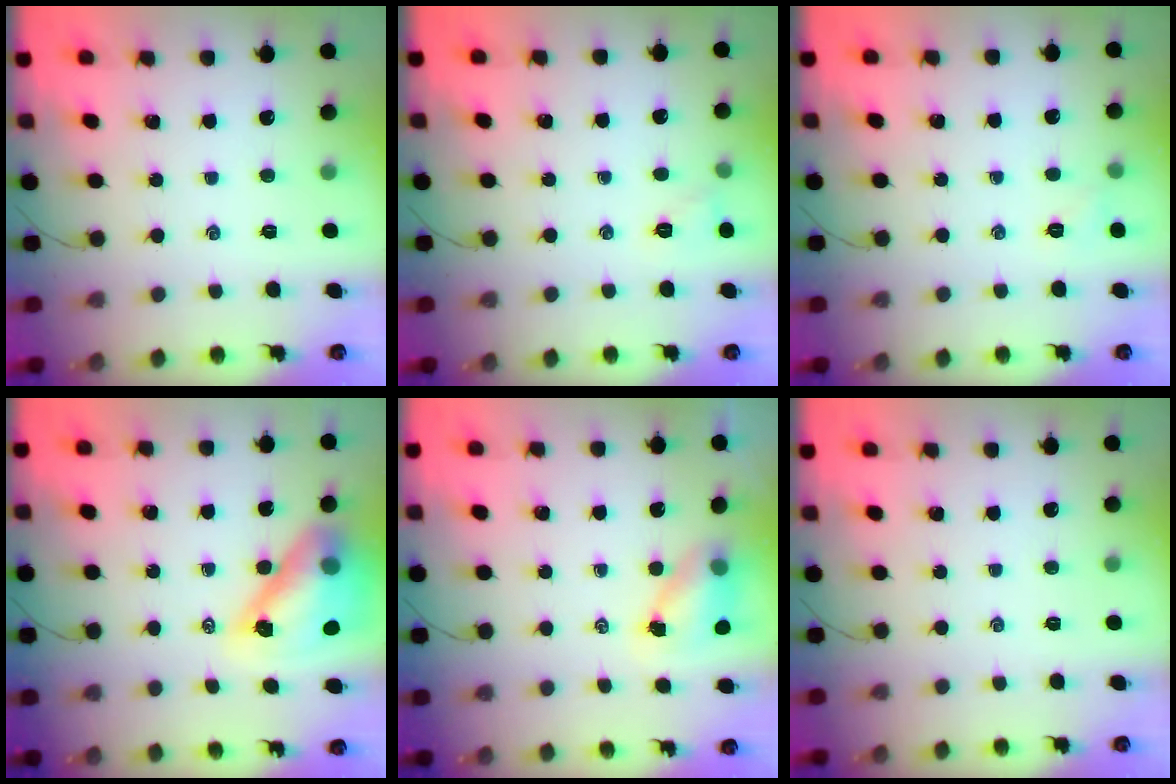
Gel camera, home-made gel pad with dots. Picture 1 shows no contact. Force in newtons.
{"total": 5.2, "press": 5.1, "slide": 1.2}
{"total": 4.8, "press": 4.6, "slide": 1.0}
{"total": 14.8, "press": 14.3, "slide": 4.0}
{"total": 5.9, "press": 5.9, "slide": 0.6}
{"total": 0.0}